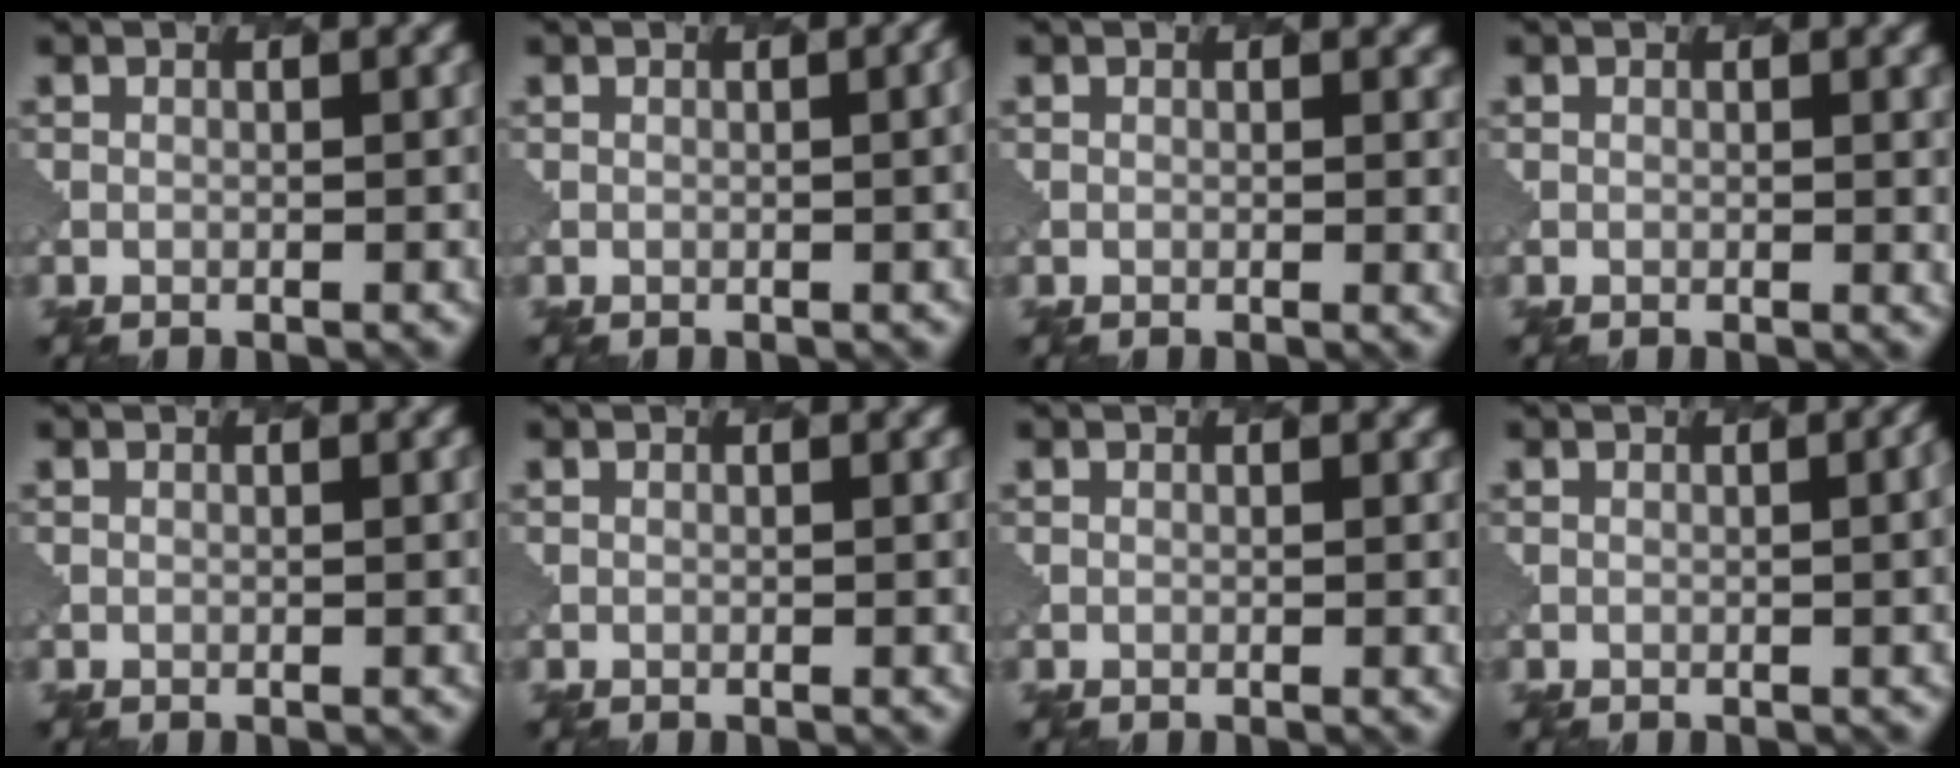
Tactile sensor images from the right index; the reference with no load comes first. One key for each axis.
{"total": 2.6, "fx": 0.2, "fy": 1.2, "fz": 2.3, "tx": 0.000, "ty": 0.010, "tz": -0.003}
{"total": 1.8, "fx": 0.4, "fy": 1.0, "fz": 1.4, "tx": -0.007, "ty": 0.001, "tz": 0.003}
{"total": 1.4, "fx": 0.4, "fy": 0.5, "fz": 1.3, "tx": -0.010, "ty": 0.000, "tz": 0.003}
{"total": 0.0}
{"total": 0.0}
{"total": 0.8, "fx": 0.3, "fy": 0.4, "fz": 0.6, "tx": 0.000, "ty": 0.001, "tz": 0.006}
{"total": 3.3, "fx": 0.2, "fy": 1.5, "fz": 3.0, "tx": -0.009, "ty": 0.010, "tz": -0.002}